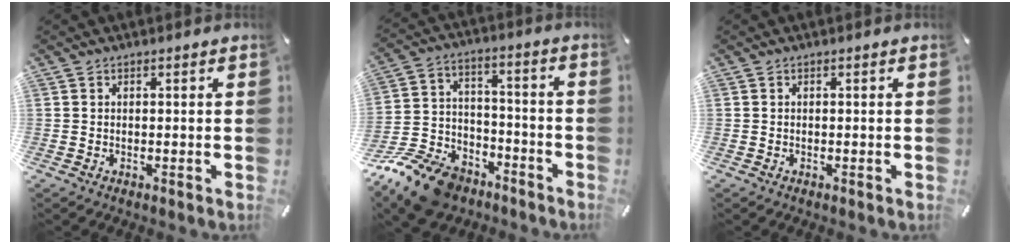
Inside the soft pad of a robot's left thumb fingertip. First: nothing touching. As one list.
[{"total": 15.1, "force": [-10.6, 8.8, 6.1], "torque": [-0.113, 0.069, -0.182]}, {"total": 0.0}]